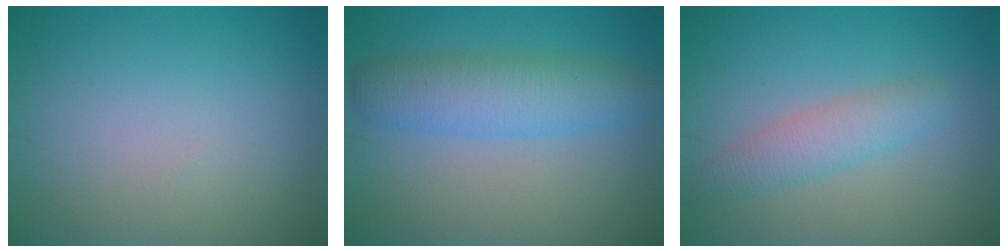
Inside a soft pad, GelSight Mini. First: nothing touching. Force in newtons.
{"total": 4.9, "press": 4.9, "slide": 0.1}
{"total": 2.9, "press": 2.9, "slide": 0.1}